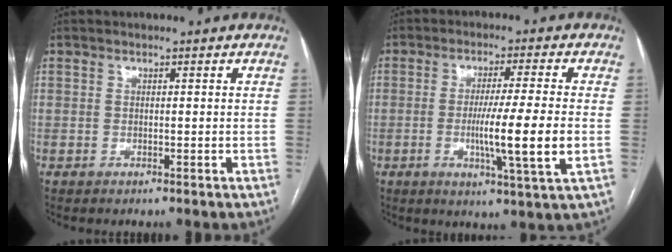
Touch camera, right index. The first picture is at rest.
{"total": 10.7, "force": [-1.6, -0.9, 10.6], "torque": [-0.180, -0.022, -0.032]}